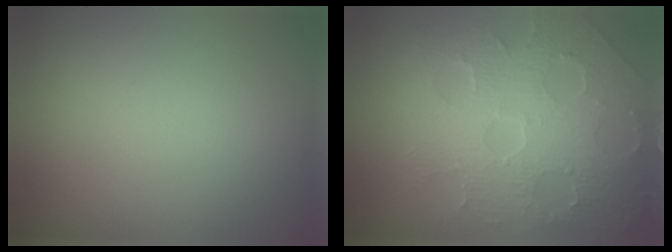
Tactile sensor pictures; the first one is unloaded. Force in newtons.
{"total": 8.7, "press": 5.9, "slide": 6.4}